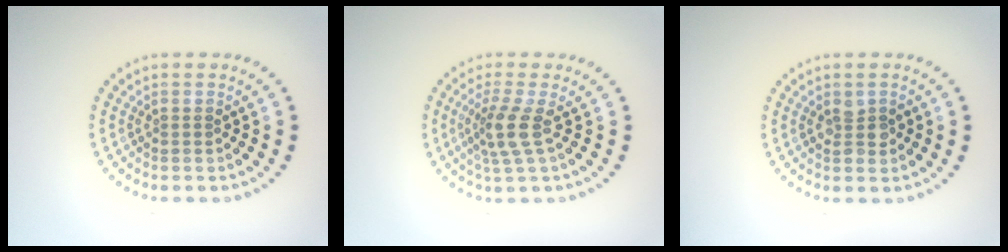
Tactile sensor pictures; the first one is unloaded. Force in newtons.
{"total": 2.8, "press": 2.2, "slide": 1.8}
{"total": 1.4, "press": 1.4, "slide": 0.1}